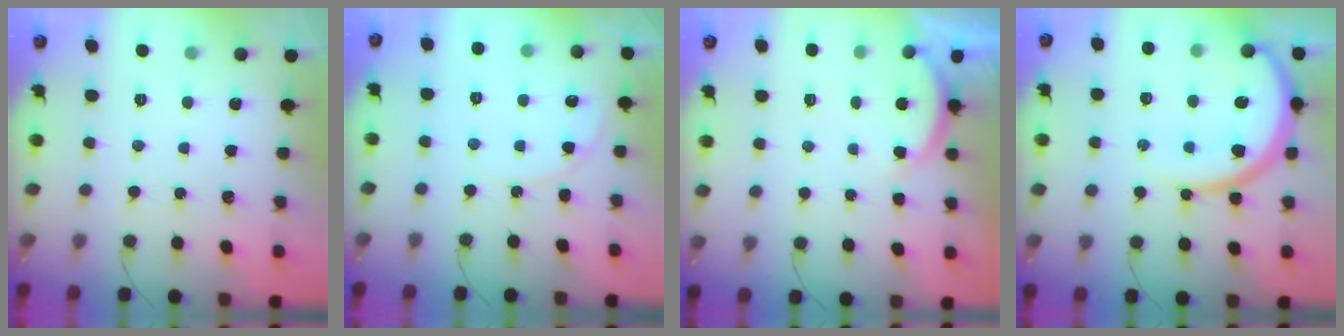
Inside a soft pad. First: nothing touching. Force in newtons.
{"total": 9.1, "press": 9.1, "slide": 0.3}
{"total": 2.6, "press": 2.5, "slide": 0.7}
{"total": 15.0, "press": 14.9, "slide": 1.9}